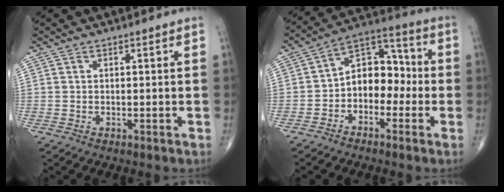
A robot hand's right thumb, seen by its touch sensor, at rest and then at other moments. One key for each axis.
{"total": 10.6, "fx": -2.0, "fy": 7.5, "fz": 7.2, "tx": -0.075, "ty": 0.047, "tz": -0.052}